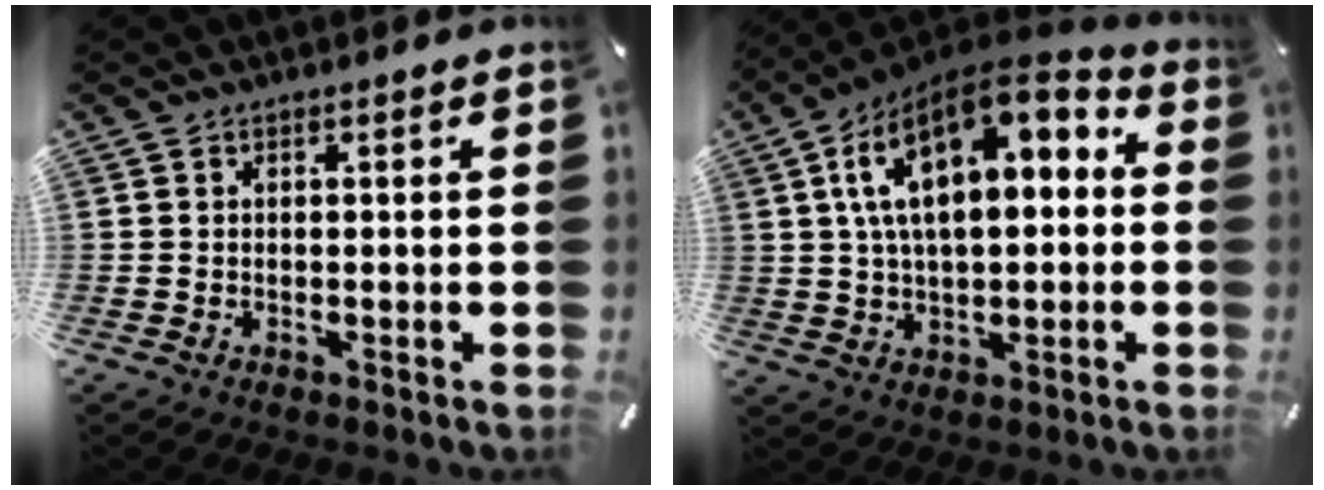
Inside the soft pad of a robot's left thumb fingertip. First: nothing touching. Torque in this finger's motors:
{"motor_torque": [1.65, 3.36, 2.77, 0.00, 0.36]}